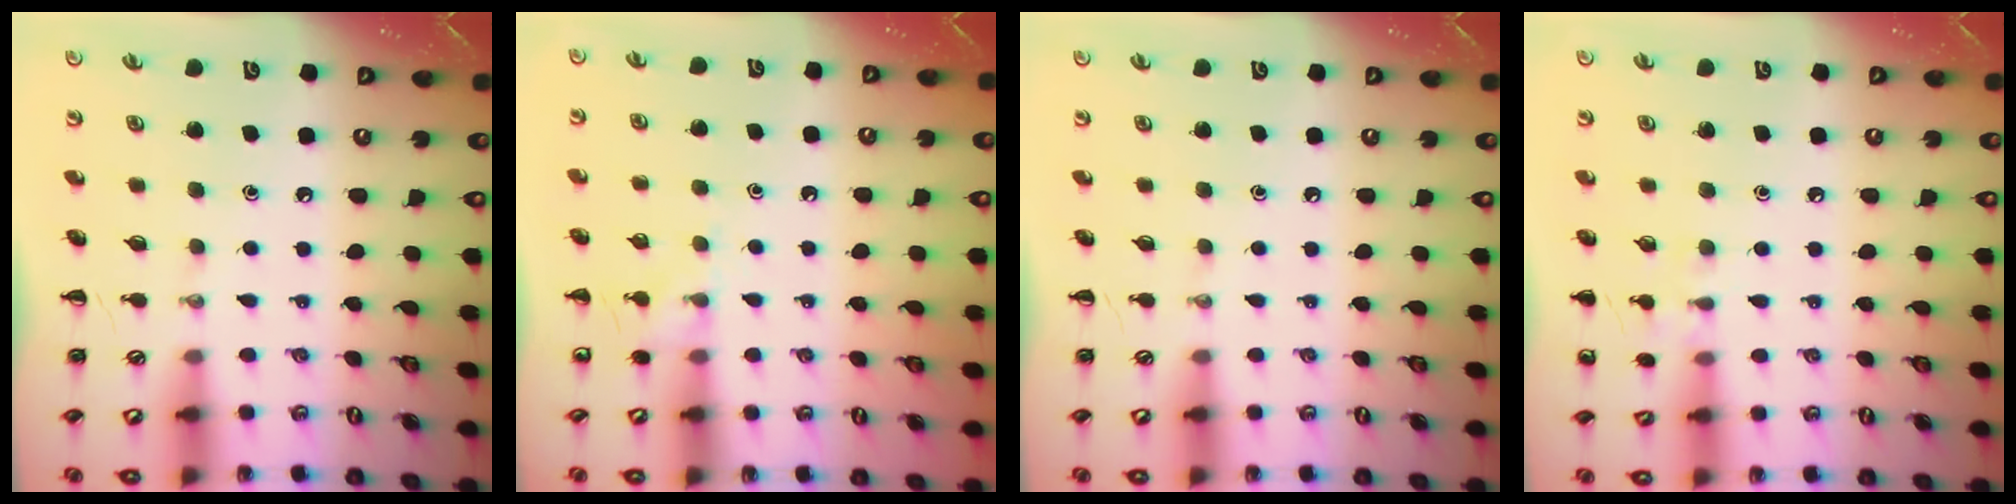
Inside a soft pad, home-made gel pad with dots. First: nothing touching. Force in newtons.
{"total": 6.4, "press": 6.1, "slide": 1.9}
{"total": 0.0}
{"total": 5.9, "press": 5.6, "slide": 1.9}